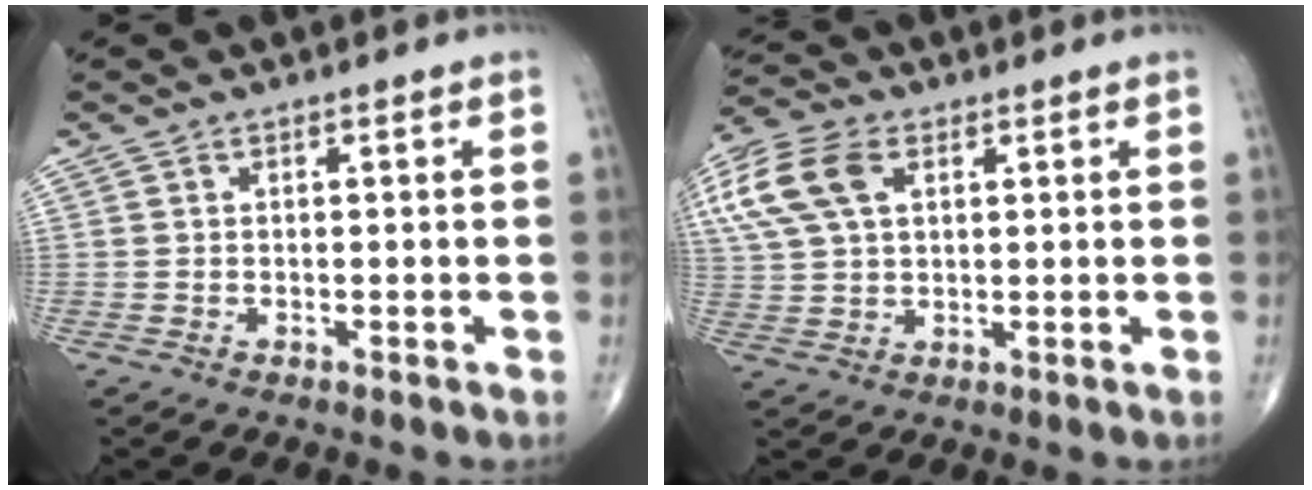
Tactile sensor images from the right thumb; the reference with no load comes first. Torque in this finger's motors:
{"motor_torque": [0.08, 1.64, 0.80, 0.17, 0.12]}